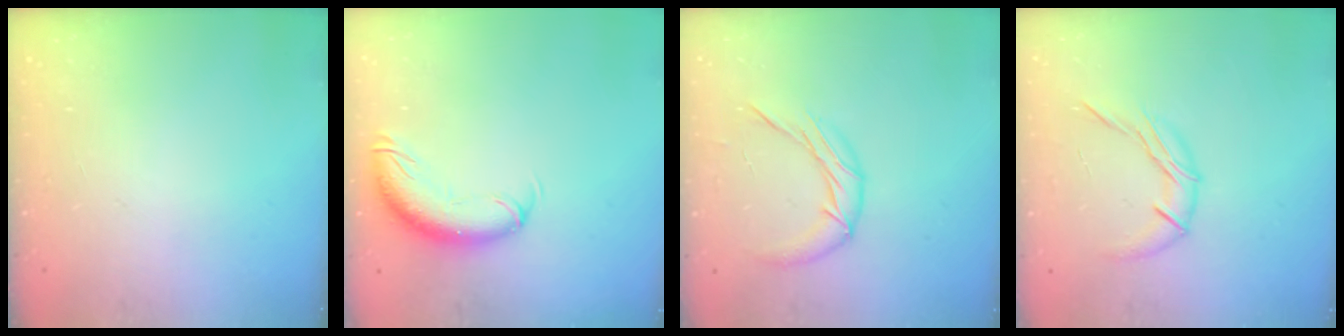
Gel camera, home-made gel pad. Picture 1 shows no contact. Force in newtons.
{"total": 10.8, "press": 10.6, "slide": 2.3}
{"total": 10.8, "press": 10.8, "slide": 0.4}
{"total": 8.9, "press": 8.9, "slide": 0.3}